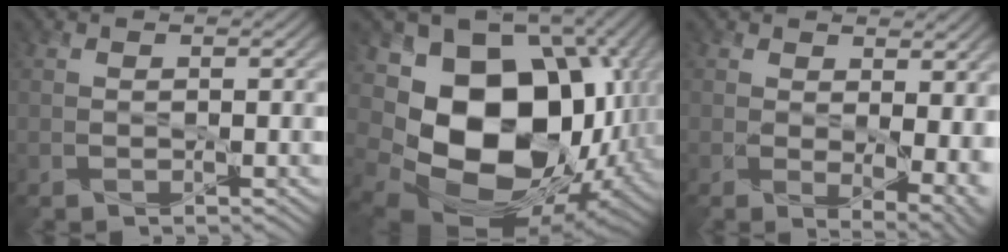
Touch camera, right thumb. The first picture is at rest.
{"total": 19.8, "force": [-0.3, 14.7, 13.3], "torque": [-0.278, -0.052, 0.051]}
{"total": 8.7, "force": [0.5, 5.1, 7.0], "torque": [-0.120, -0.031, 0.037]}